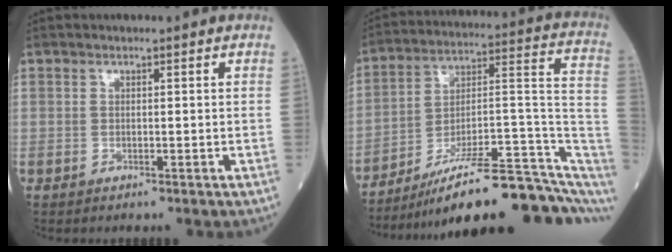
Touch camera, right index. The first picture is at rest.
{"total": 22.7, "force": [-16.2, 3.2, 15.5], "torque": [-0.153, 0.042, -0.241]}